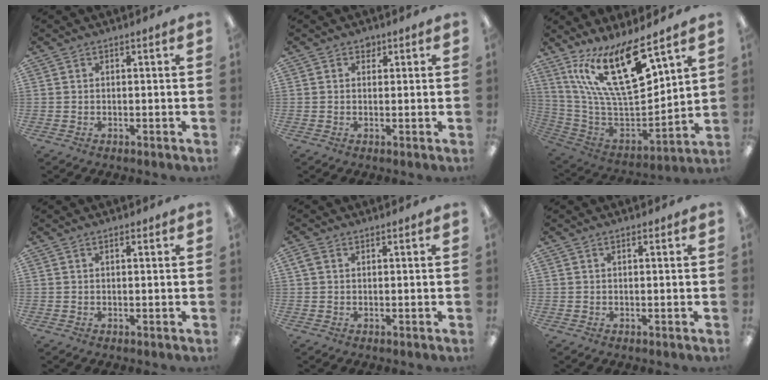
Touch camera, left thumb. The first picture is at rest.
{"total": 1.6, "force": [0.7, 1.2, 0.7], "torque": [-0.006, 0.000, 0.010]}
{"total": 22.7, "force": [13.5, 7.8, 16.5], "torque": [-0.311, -0.091, 0.239]}
{"total": 0.9, "force": [0.6, 0.3, 0.6], "torque": [-0.005, -0.001, 0.008]}
{"total": 2.0, "force": [0.8, 1.3, 1.4], "torque": [-0.029, 0.004, 0.014]}
{"total": 0.6, "force": [0.4, 0.1, 0.4], "torque": [0.000, -0.002, 0.005]}